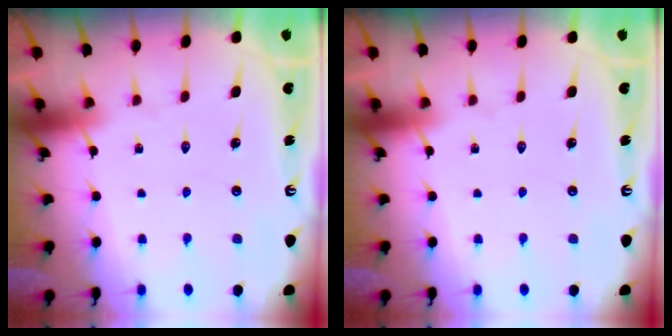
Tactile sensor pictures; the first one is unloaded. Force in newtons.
{"total": 0.0}